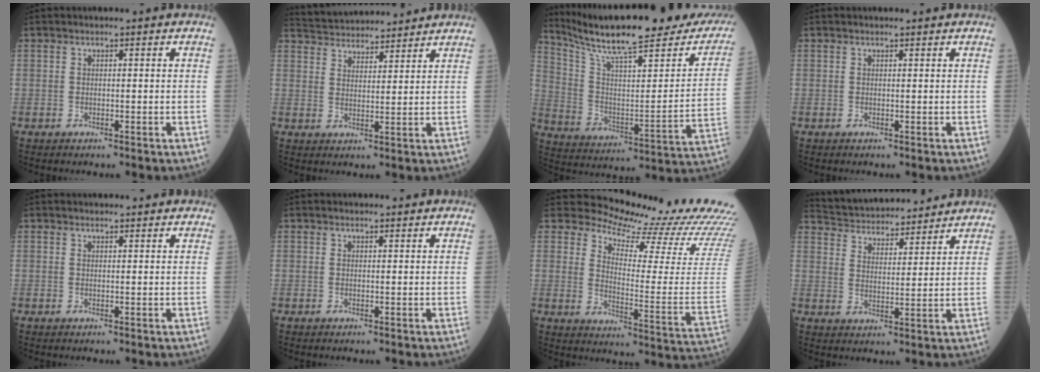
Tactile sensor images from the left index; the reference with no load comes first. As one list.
[{"total": 11.7, "force": [11.3, 2.0, 2.6], "torque": [-0.047, 0.027, 0.173]}, {"total": 28.8, "force": [24.0, 4.1, 15.3], "torque": [-0.250, -0.043, 0.336]}, {"total": 0.0}, {"total": 2.5, "force": [2.4, 0.5, 0.4], "torque": [-0.010, 0.008, 0.027]}, {"total": 0.8, "force": [0.8, 0.1, 0.0], "torque": [-0.009, -0.005, 0.010]}, {"total": 18.7, "force": [18.2, 1.3, 4.1], "torque": [-0.065, -0.133, 0.208]}, {"total": 15.8, "force": [14.9, 2.8, 4.2], "torque": [-0.072, 0.025, 0.228]}]